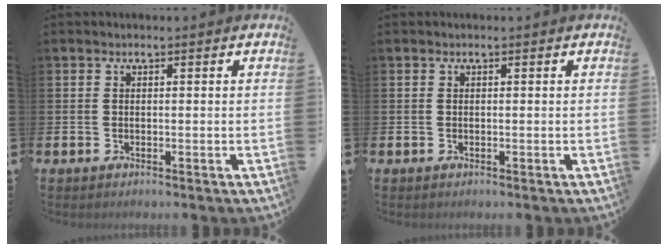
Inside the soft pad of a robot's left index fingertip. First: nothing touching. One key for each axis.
{"total": 0.0}